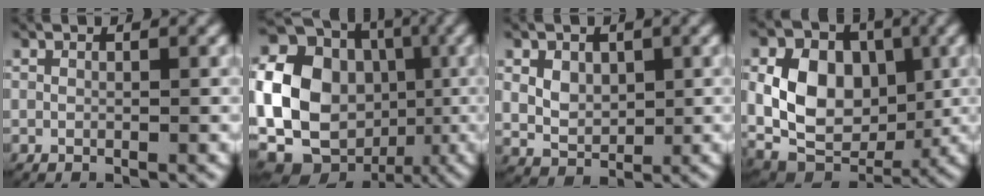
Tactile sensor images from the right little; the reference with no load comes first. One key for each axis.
{"total": 18.9, "fx": -1.5, "fy": 16.4, "fz": 9.2, "tx": -0.228, "ty": -0.050, "tz": -0.023}
{"total": 4.0, "fx": 0.5, "fy": 3.3, "fz": 2.2, "tx": -0.056, "ty": -0.019, "tz": 0.023}
{"total": 10.6, "fx": 0.0, "fy": 8.0, "fz": 7.0, "tx": -0.137, "ty": -0.027, "tz": 0.009}